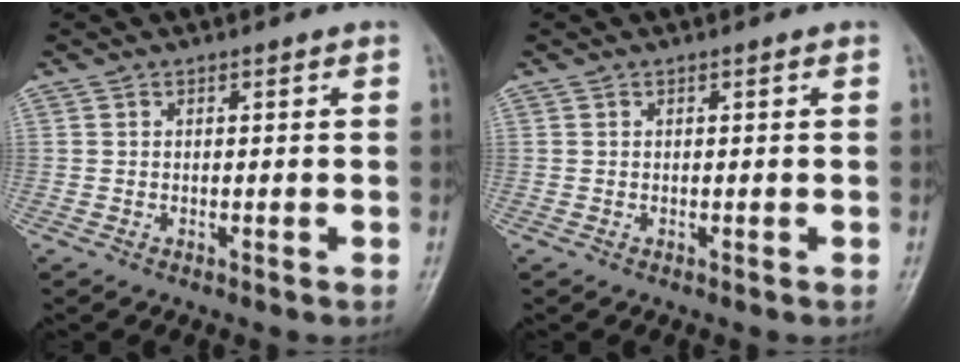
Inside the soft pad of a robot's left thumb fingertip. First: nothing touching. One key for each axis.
{"total": 0.0}